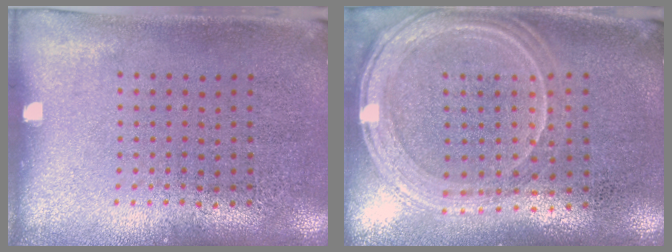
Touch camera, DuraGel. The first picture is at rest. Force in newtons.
{"total": 1.3, "press": 1.3, "slide": 0.1}